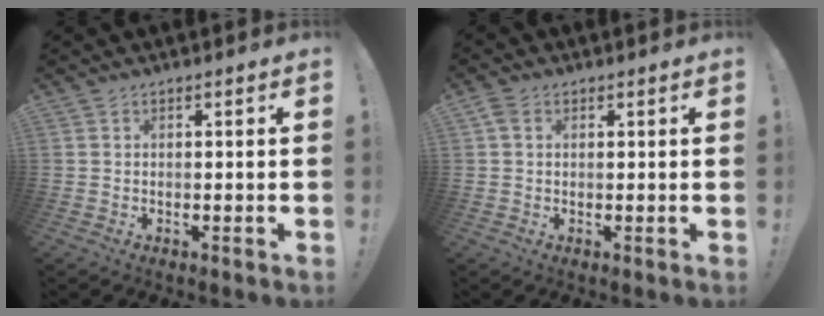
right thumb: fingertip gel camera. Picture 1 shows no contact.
{"total": 2.7, "force": [1.1, 1.9, 1.7], "torque": [-0.029, 0.003, 0.021]}